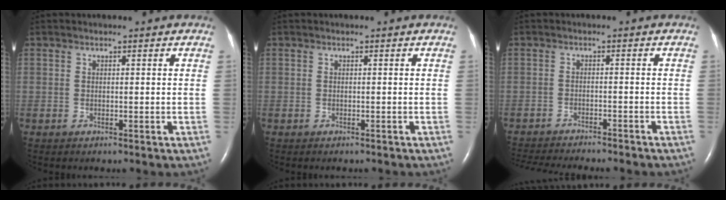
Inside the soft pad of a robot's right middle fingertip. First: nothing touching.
{"total": 1.0, "force": [-0.9, 0.3, 0.3], "torque": [-0.007, -0.002, -0.012]}
{"total": 14.9, "force": [-13.4, 2.1, 6.2], "torque": [-0.114, -0.025, -0.178]}